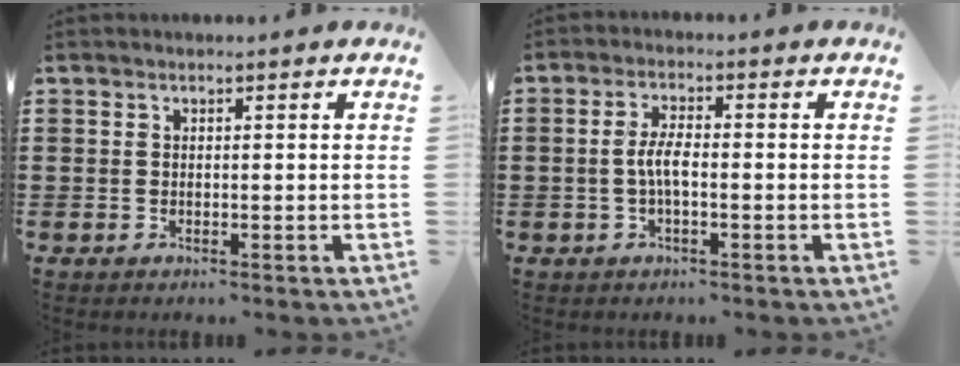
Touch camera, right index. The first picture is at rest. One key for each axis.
{"total": 3.8, "fx": -0.7, "fy": 1.1, "fz": 3.5, "tx": -0.086, "ty": -0.004, "tz": -0.021}